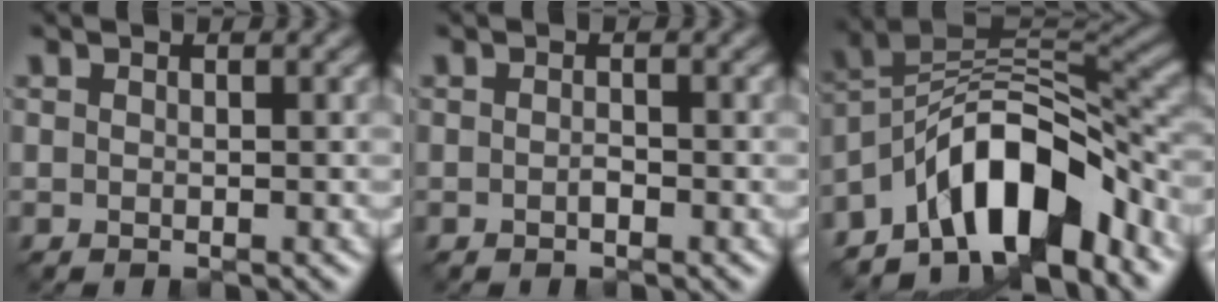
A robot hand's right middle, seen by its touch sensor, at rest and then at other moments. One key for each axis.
{"total": 0.6, "fx": -0.3, "fy": 0.2, "fz": 0.5, "tx": -0.009, "ty": 0.001, "tz": -0.005}
{"total": 10.3, "fx": -6.1, "fy": 4.2, "fz": 7.1, "tx": -0.089, "ty": 0.019, "tz": -0.116}